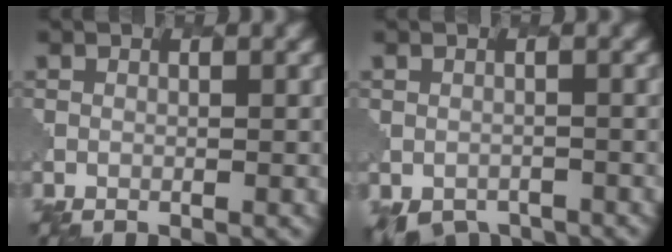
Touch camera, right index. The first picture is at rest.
{"total": 3.2, "force": [-2.7, 1.5, 0.9], "torque": [-0.013, -0.014, -0.040]}